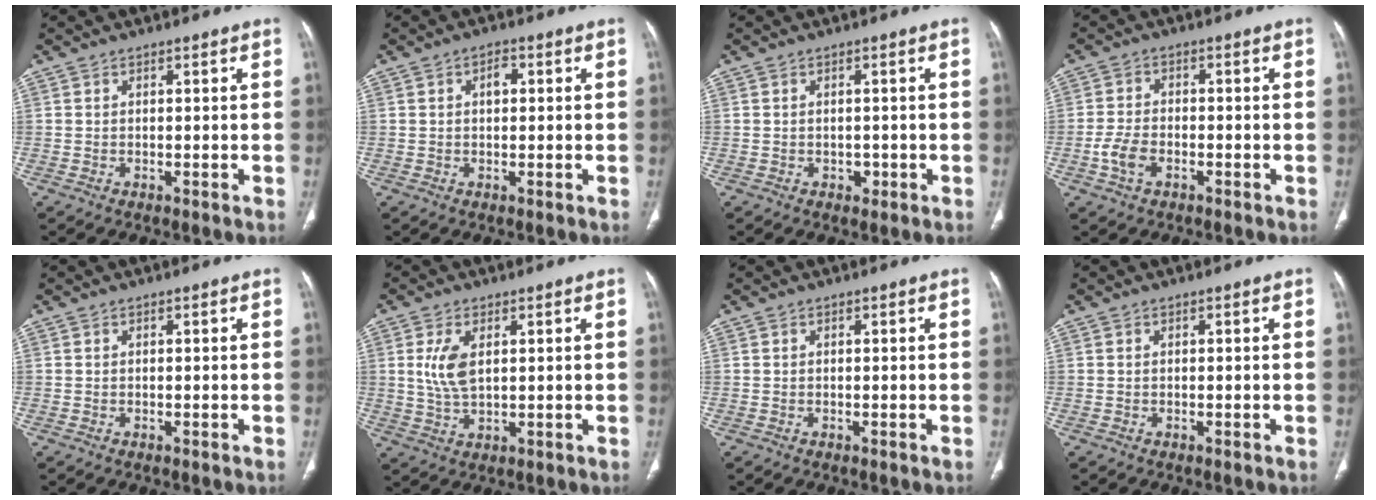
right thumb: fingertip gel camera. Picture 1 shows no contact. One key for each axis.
{"total": 2.3, "fx": 0.5, "fy": 1.4, "fz": 1.8, "tx": -0.025, "ty": 0.007, "tz": 0.007}
{"total": 1.3, "fx": -0.5, "fy": 1.0, "fz": 0.6, "tx": -0.002, "ty": 0.003, "tz": -0.005}
{"total": 4.7, "fx": -2.0, "fy": 2.8, "fz": 3.2, "tx": -0.067, "ty": 0.013, "tz": -0.040}
{"total": 0.0}
{"total": 6.1, "fx": 1.5, "fy": 3.0, "fz": 5.1, "tx": -0.107, "ty": -0.007, "tz": 0.035}
{"total": 0.0}
{"total": 0.0}